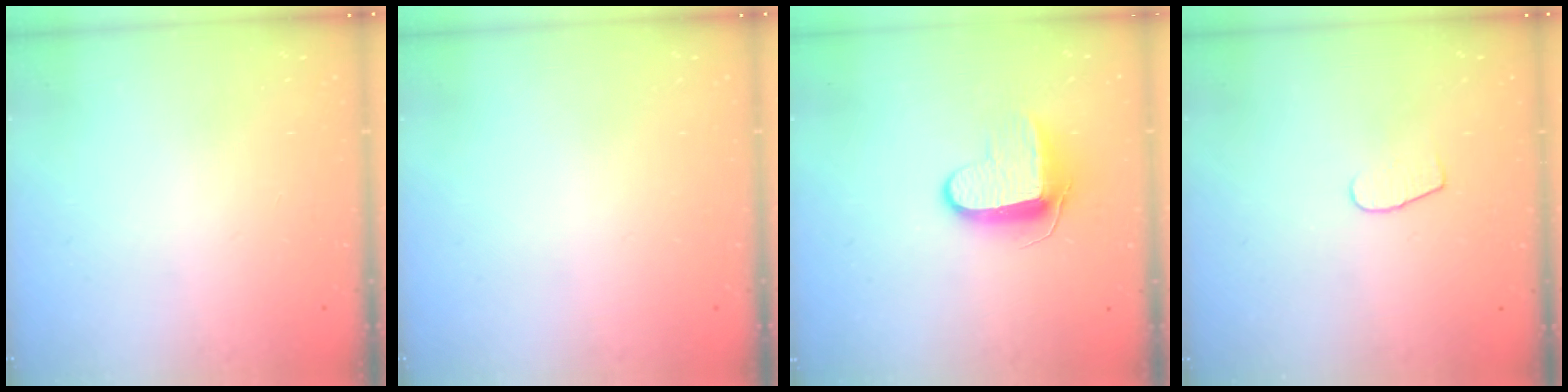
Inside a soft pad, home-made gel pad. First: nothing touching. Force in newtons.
{"total": 0.0}
{"total": 9.8, "press": 9.7, "slide": 1.1}
{"total": 4.6, "press": 4.5, "slide": 0.4}